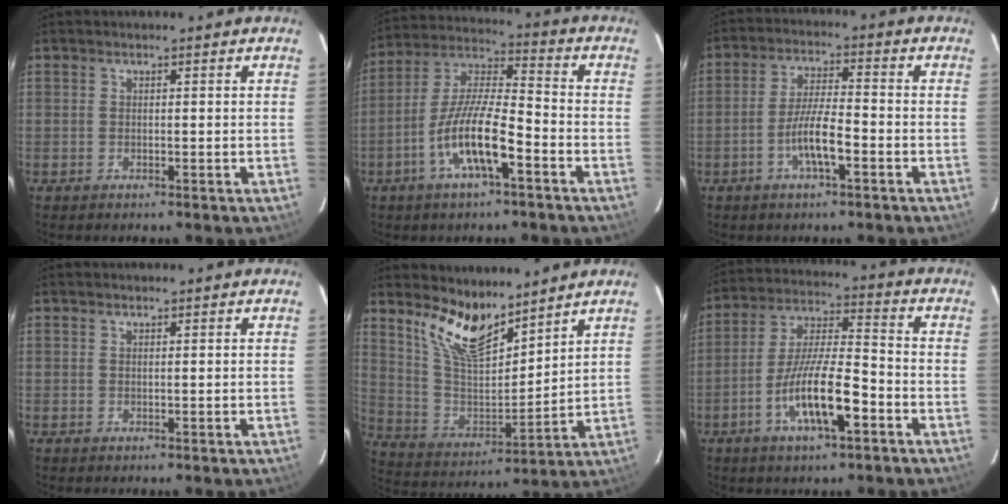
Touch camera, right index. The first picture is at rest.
{"total": 12.5, "force": [-5.7, 2.8, 10.8], "torque": [-0.220, -0.004, -0.111]}
{"total": 6.9, "force": [-3.1, 1.3, 6.1], "torque": [-0.123, 0.001, -0.055]}
{"total": 0.0}
{"total": 12.9, "force": [9.9, 4.2, 7.2], "torque": [-0.147, -0.008, 0.198]}
{"total": 13.0, "force": [-5.9, 3.0, 11.2], "torque": [-0.222, -0.006, -0.107]}